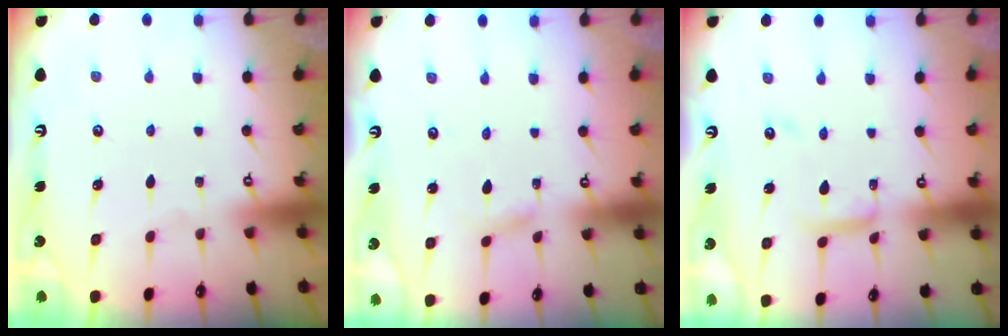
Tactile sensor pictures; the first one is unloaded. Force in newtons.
{"total": 2.5, "press": 2.5, "slide": 0.2}
{"total": 7.7, "press": 7.7, "slide": 0.3}